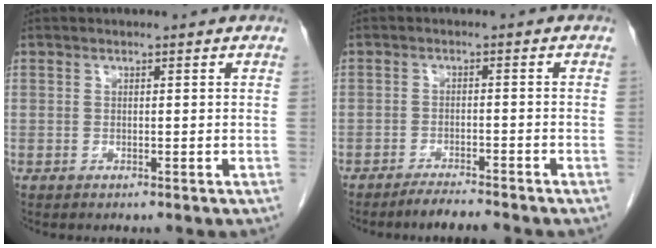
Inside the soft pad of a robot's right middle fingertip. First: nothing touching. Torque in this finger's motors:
{"motor_torque": [0.13, -0.11, 0.05, 0.04]}